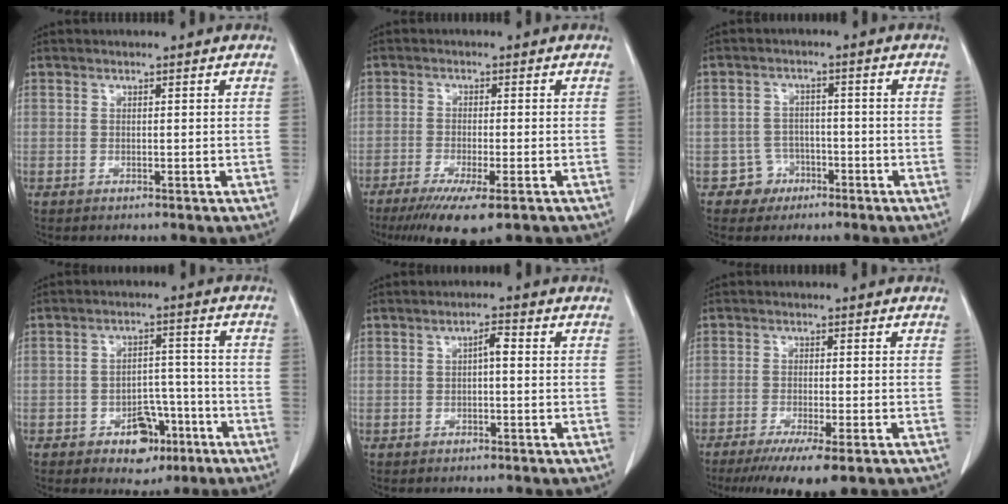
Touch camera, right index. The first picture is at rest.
{"total": 8.7, "force": [-5.7, 0.9, 6.4], "torque": [-0.103, -0.024, -0.088]}
{"total": 3.9, "force": [-2.0, 3.3, -0.5], "torque": [0.017, 0.015, -0.031]}
{"total": 7.2, "force": [-3.9, 4.3, 4.2], "torque": [-0.055, 0.018, -0.054]}
{"total": 2.0, "force": [0.0, 0.4, 1.9], "torque": [-0.033, 0.005, -0.001]}
{"total": 8.6, "force": [-5.8, 0.7, 6.4], "torque": [-0.098, -0.022, -0.087]}